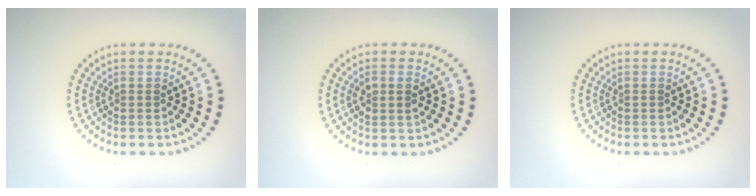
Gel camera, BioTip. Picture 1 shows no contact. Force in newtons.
{"total": 1.4, "press": 1.4, "slide": 0.5}
{"total": 0.0}